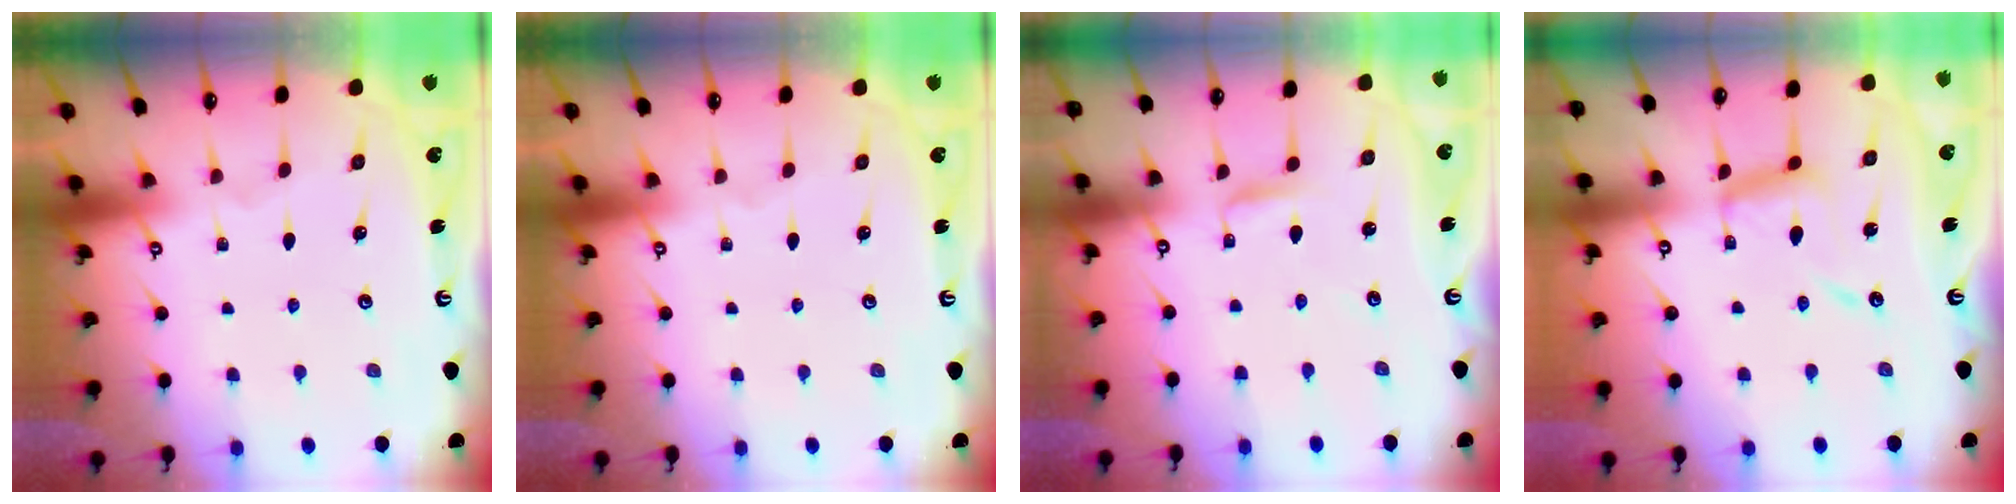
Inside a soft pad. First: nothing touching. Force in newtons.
{"total": 0.0}
{"total": 3.0, "press": 3.0, "slide": 0.3}
{"total": 12.7, "press": 12.6, "slide": 1.1}